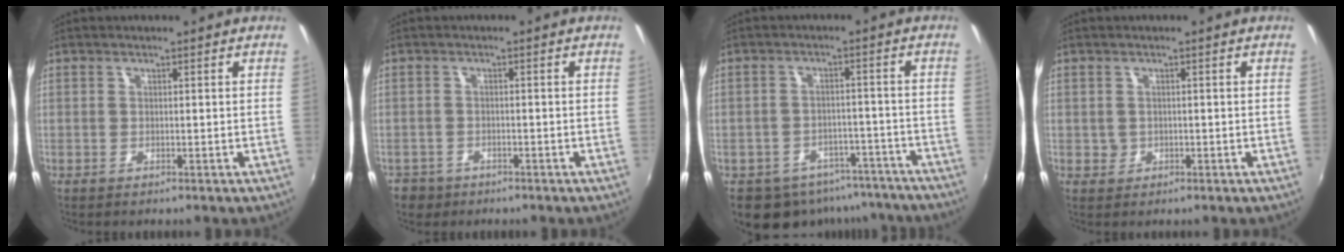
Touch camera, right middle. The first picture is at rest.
{"total": 4.1, "force": [-2.5, 3.0, 0.9], "torque": [-0.036, -0.004, -0.042]}
{"total": 13.0, "force": [-9.8, 7.6, 3.8], "torque": [-0.086, 0.015, -0.110]}
{"total": 1.6, "force": [-0.2, 1.6, 0.2], "torque": [0.000, -0.003, -0.002]}